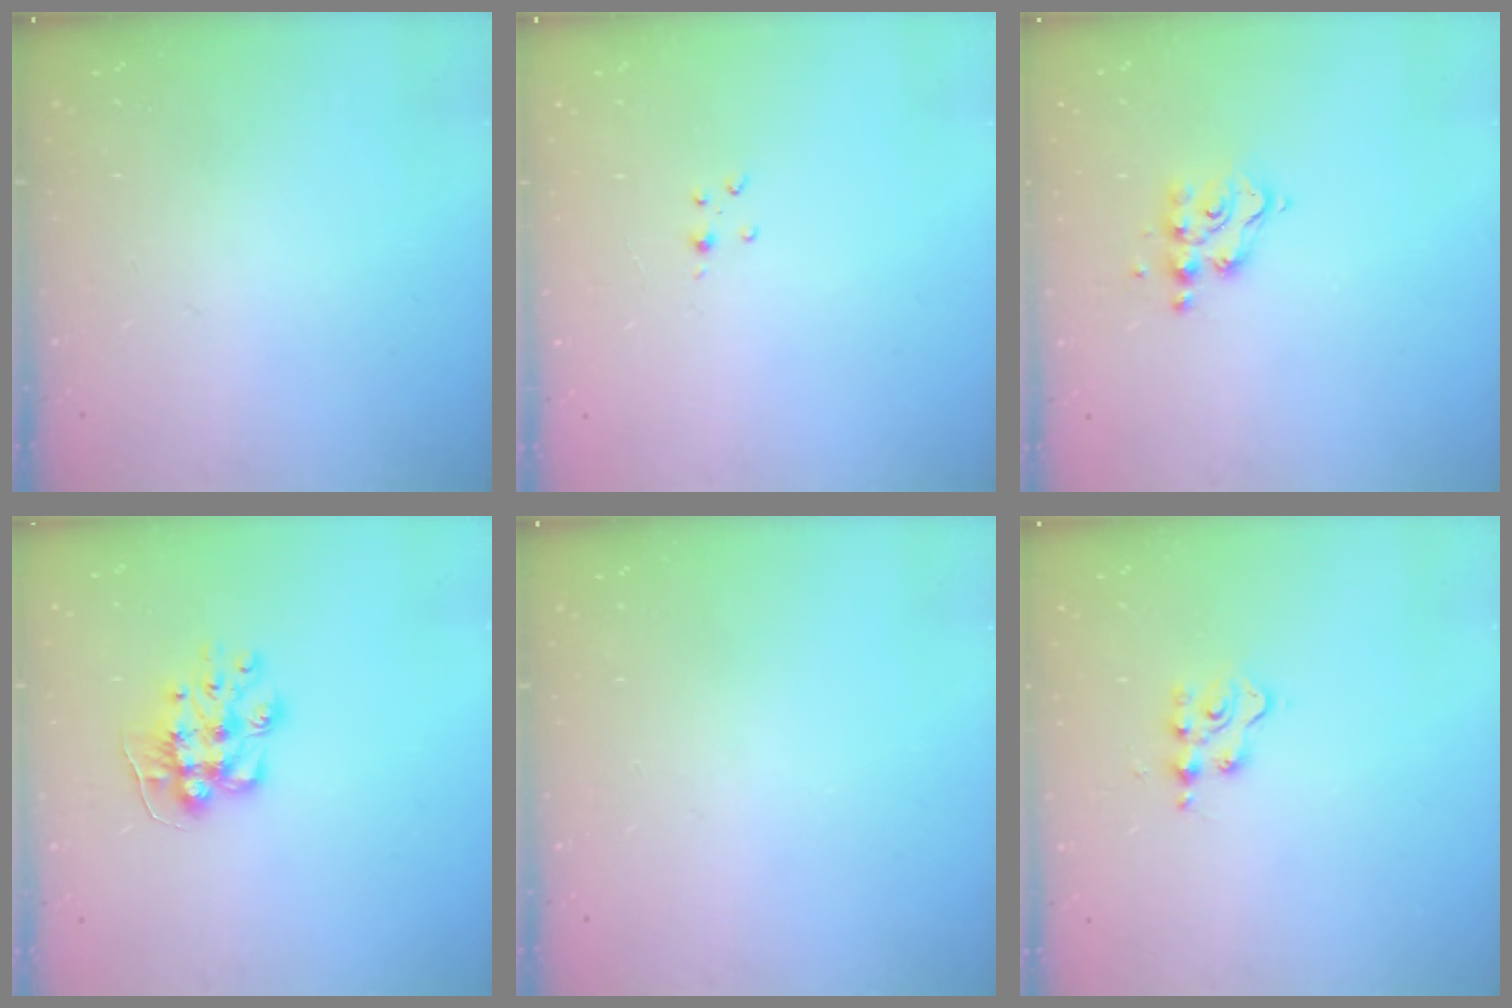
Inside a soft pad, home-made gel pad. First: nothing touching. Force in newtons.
{"total": 2.8, "press": 2.8, "slide": 0.4}
{"total": 6.8, "press": 6.7, "slide": 0.6}
{"total": 9.9, "press": 9.9, "slide": 0.4}
{"total": 0.0}
{"total": 3.3, "press": 3.2, "slide": 0.5}